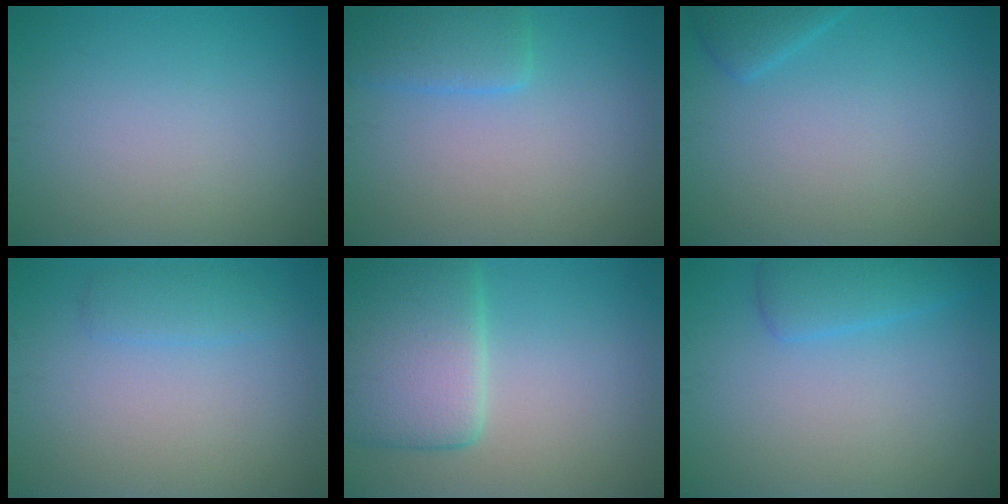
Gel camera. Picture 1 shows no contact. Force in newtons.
{"total": 3.0, "press": 3.0, "slide": 0.2}
{"total": 1.6, "press": 1.6, "slide": 0.2}
{"total": 1.5, "press": 1.5, "slide": 0.1}
{"total": 7.3, "press": 7.3, "slide": 0.4}
{"total": 2.6, "press": 2.6, "slide": 0.2}